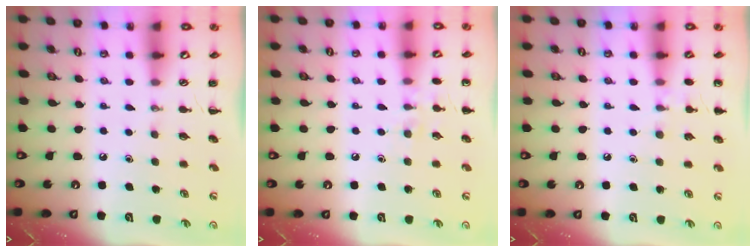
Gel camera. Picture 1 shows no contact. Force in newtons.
{"total": 6.8, "press": 6.5, "slide": 2.0}
{"total": 6.0, "press": 5.7, "slide": 2.0}